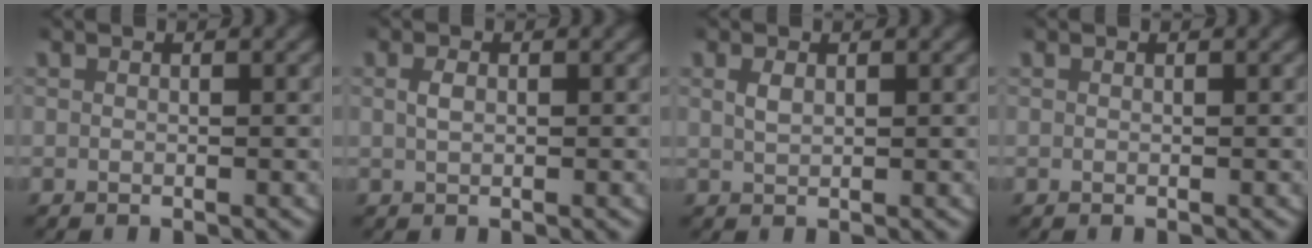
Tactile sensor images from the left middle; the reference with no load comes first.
{"total": 0.9, "force": [0.1, 0.5, 0.8], "torque": [-0.019, -0.001, 0.004]}
{"total": 1.0, "force": [0.4, 0.5, 0.8], "torque": [-0.016, -0.002, 0.012]}
{"total": 0.0}